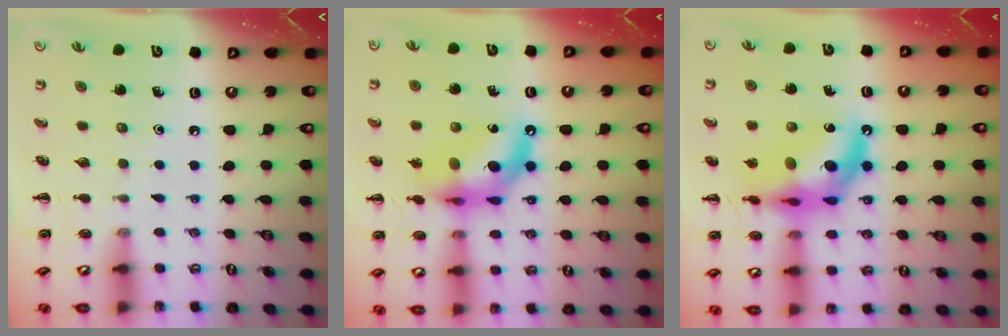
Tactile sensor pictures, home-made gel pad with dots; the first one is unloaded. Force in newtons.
{"total": 13.6, "press": 13.0, "slide": 3.7}
{"total": 16.1, "press": 15.6, "slide": 4.1}